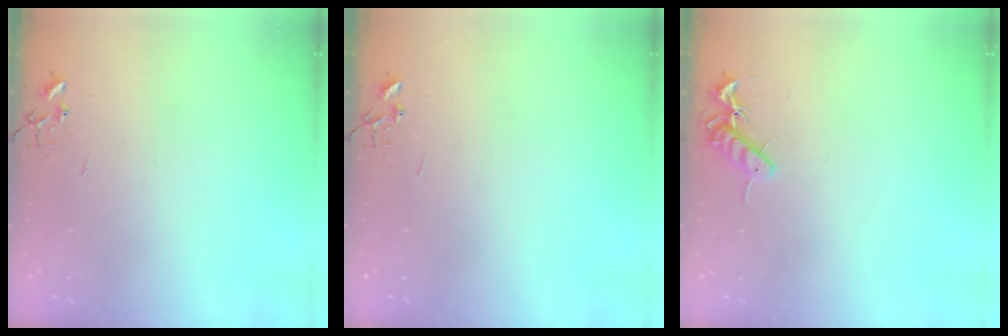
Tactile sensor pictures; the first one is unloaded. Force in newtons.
{"total": 0.0}
{"total": 8.1, "press": 8.1, "slide": 0.8}